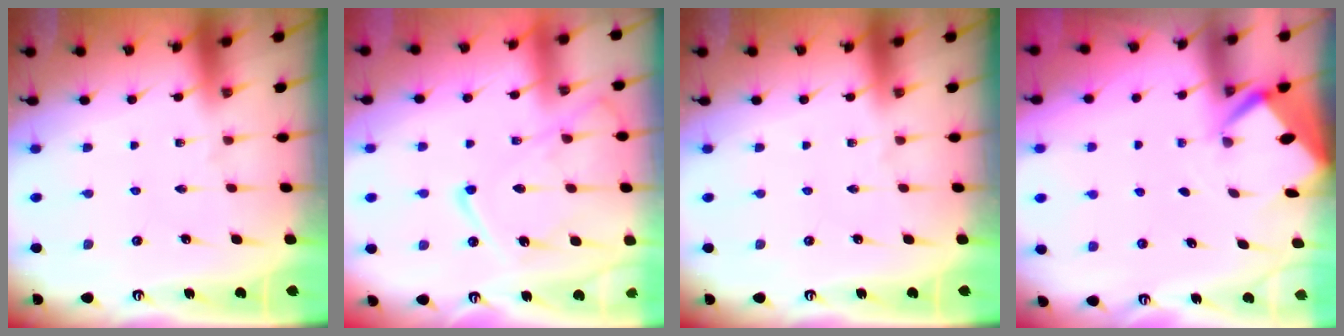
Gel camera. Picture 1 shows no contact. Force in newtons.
{"total": 12.5, "press": 12.5, "slide": 1.5}
{"total": 0.0}
{"total": 2.7, "press": 2.7, "slide": 0.2}